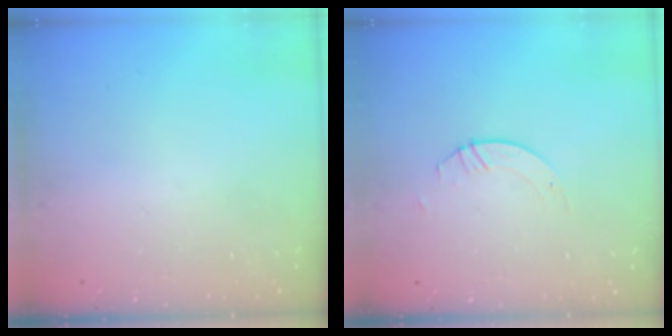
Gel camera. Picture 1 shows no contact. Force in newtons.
{"total": 1.1, "press": 1.1, "slide": 0.1}